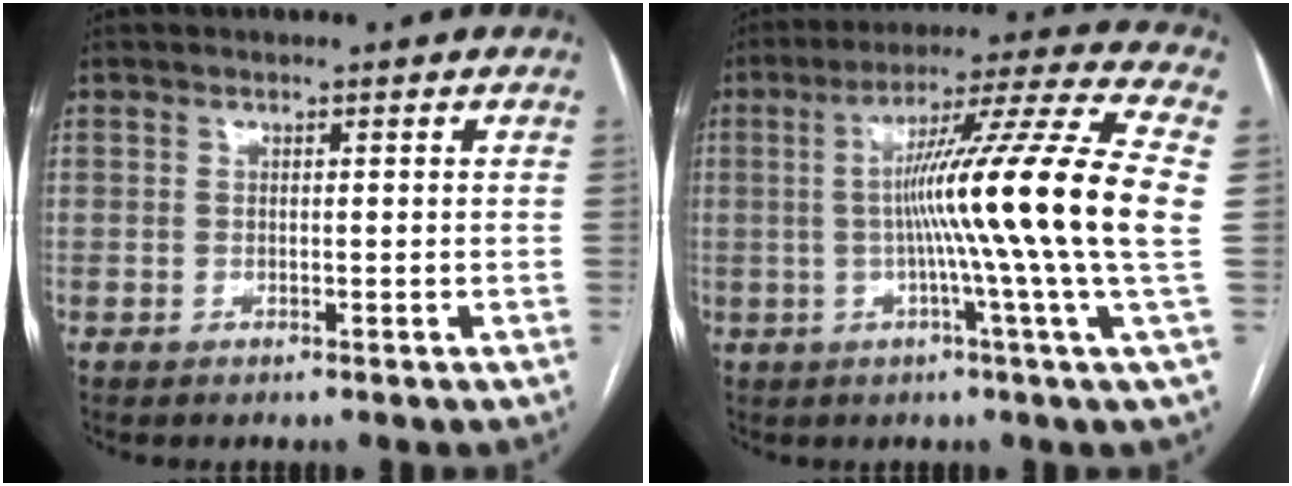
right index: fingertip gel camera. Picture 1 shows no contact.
{"total": 18.7, "force": [-0.2, -3.1, 18.4], "torque": [-0.281, -0.007, -0.022]}